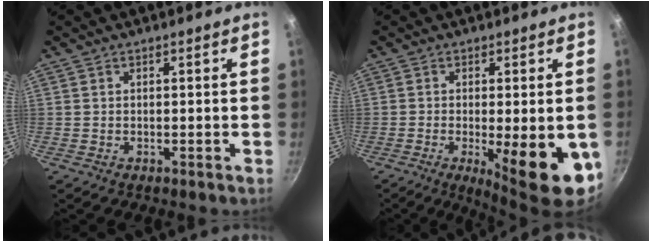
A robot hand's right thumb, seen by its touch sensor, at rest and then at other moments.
{"total": 13.6, "force": [-3.8, 3.6, 12.6], "torque": [-0.156, -0.009, -0.044]}